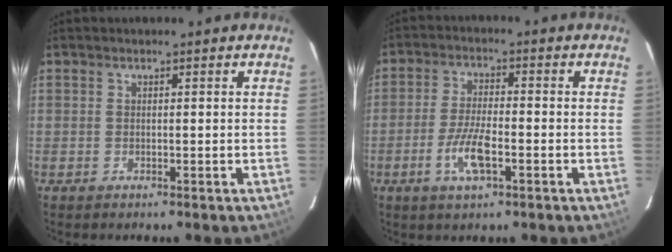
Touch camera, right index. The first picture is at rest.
{"total": 7.1, "force": [-2.9, 1.9, 6.2], "torque": [-0.132, -0.004, -0.057]}